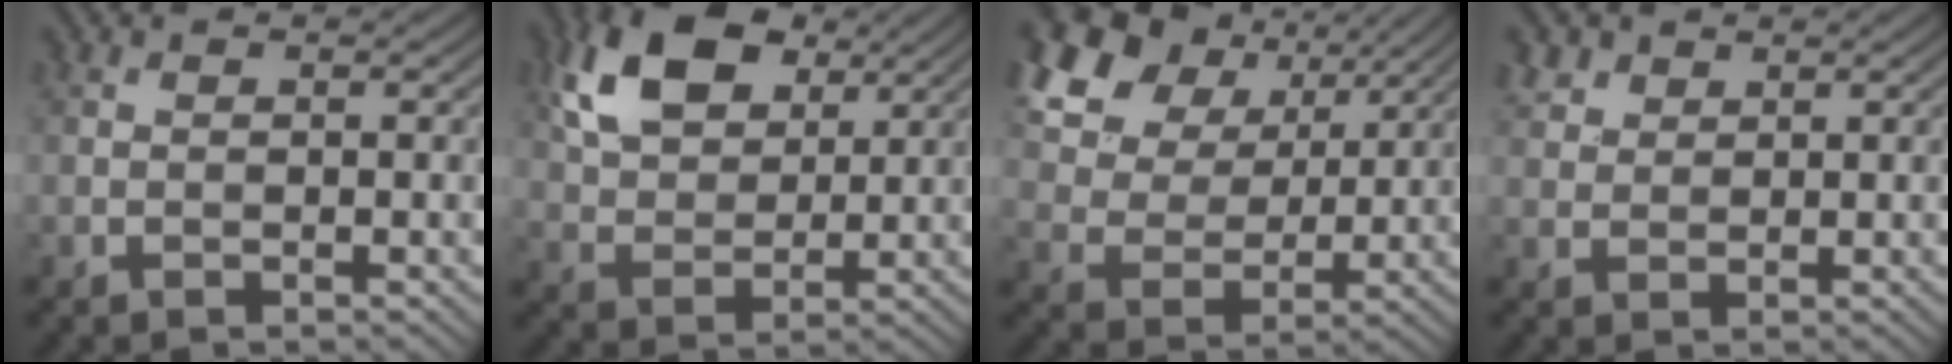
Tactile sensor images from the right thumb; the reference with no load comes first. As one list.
[{"total": 11.0, "force": [5.3, 6.7, 7.0], "torque": [-0.167, 0.014, 0.101]}, {"total": 16.6, "force": [8.6, 11.2, 8.7], "torque": [-0.246, 0.032, 0.192]}, {"total": 2.6, "force": [1.8, 1.7, 0.8], "torque": [-0.023, 0.002, 0.042]}]